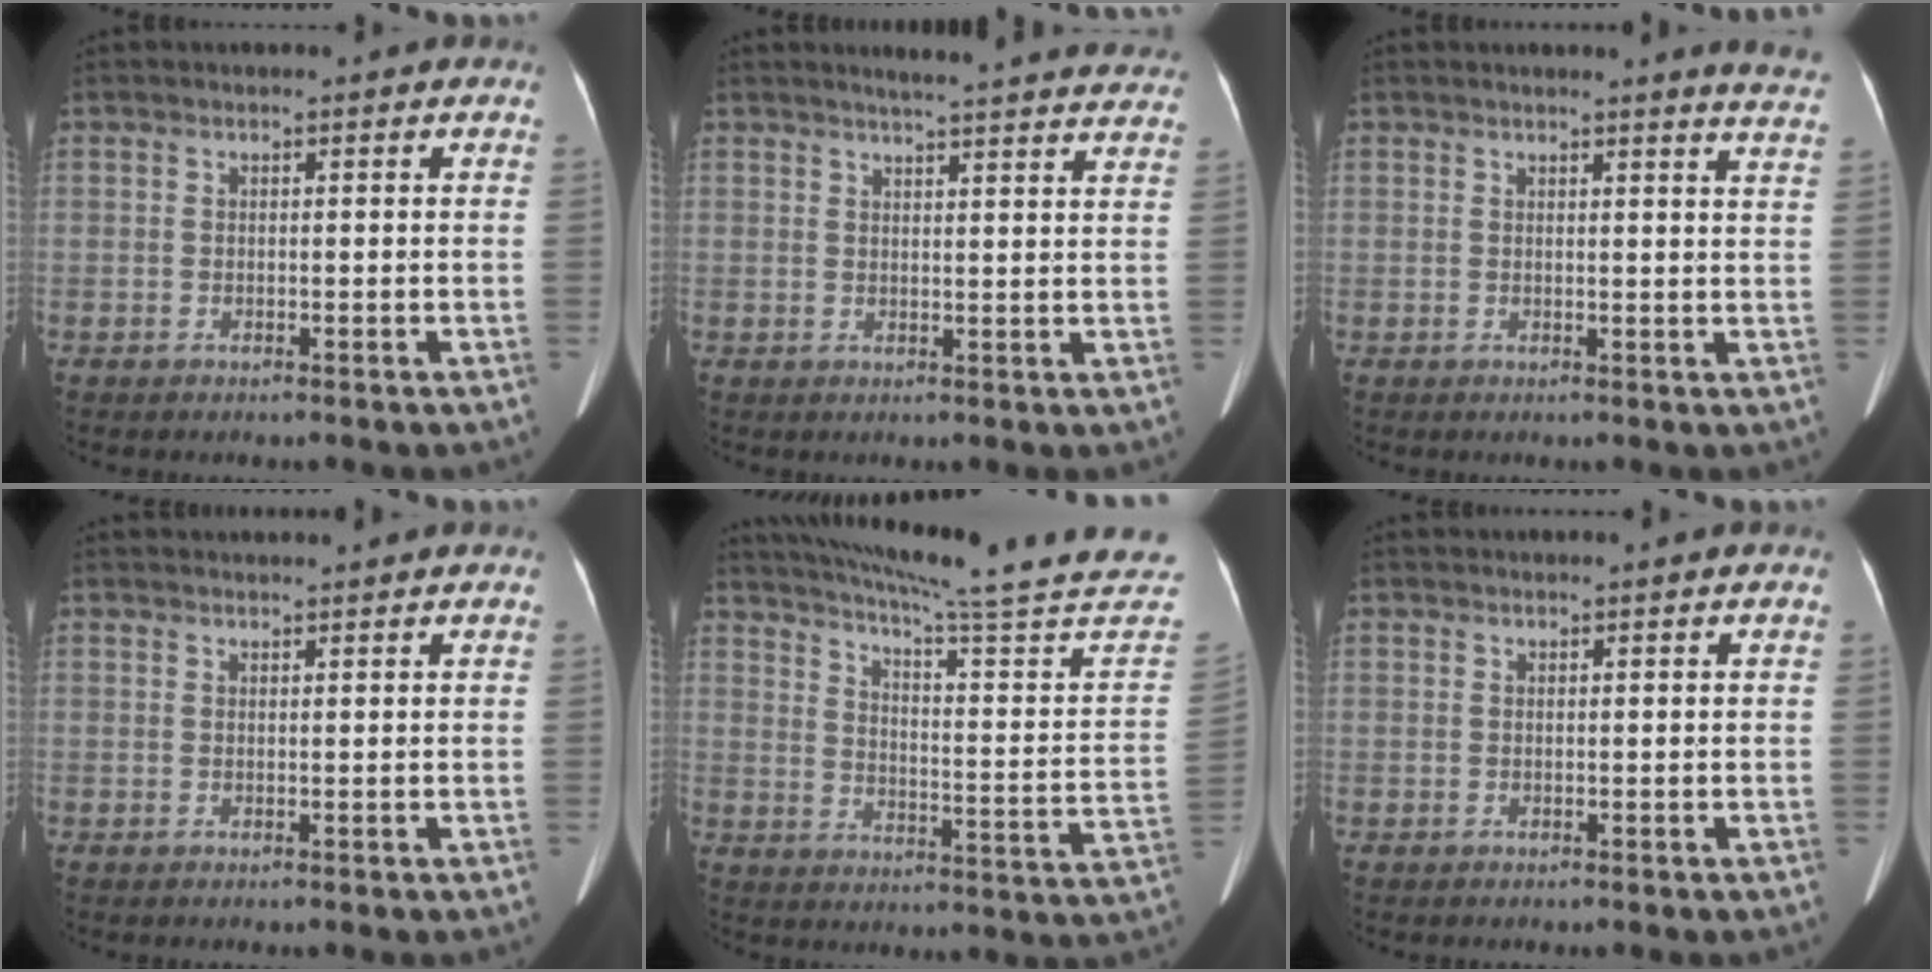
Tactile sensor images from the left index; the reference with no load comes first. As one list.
[{"total": 18.7, "force": [17.5, 1.3, 6.3], "torque": [-0.076, -0.025, 0.198]}, {"total": 7.0, "force": [6.6, -0.6, 2.2], "torque": [-0.020, -0.044, 0.044]}, {"total": 4.0, "force": [3.9, -0.2, 1.1], "torque": [-0.011, 0.028, 0.052]}, {"total": 28.2, "force": [25.1, -0.8, 12.9], "torque": [-0.205, -0.094, 0.318]}, {"total": 1.5, "force": [1.4, -0.3, 0.6], "torque": [-0.007, 0.021, 0.027]}]